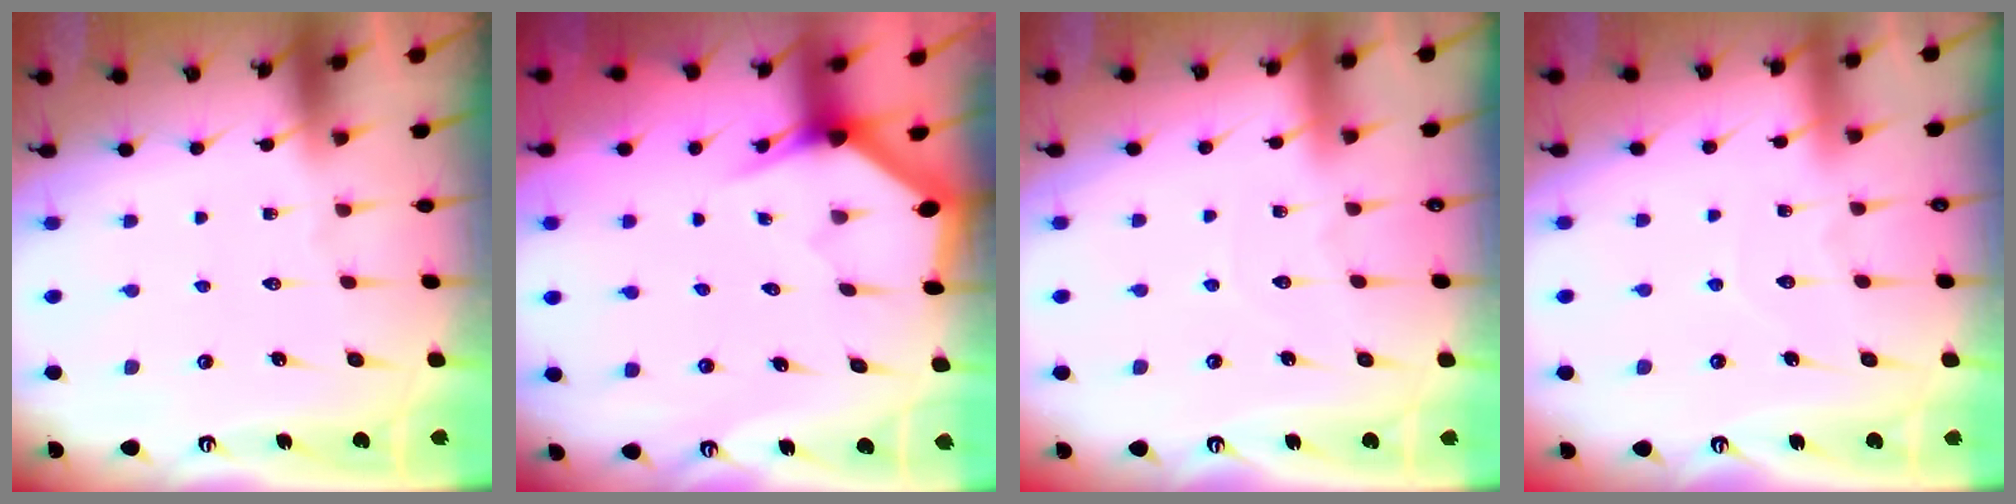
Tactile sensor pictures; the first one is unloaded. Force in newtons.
{"total": 2.9, "press": 2.9, "slide": 0.0}
{"total": 2.9, "press": 2.9, "slide": 0.3}
{"total": 4.8, "press": 4.8, "slide": 0.5}